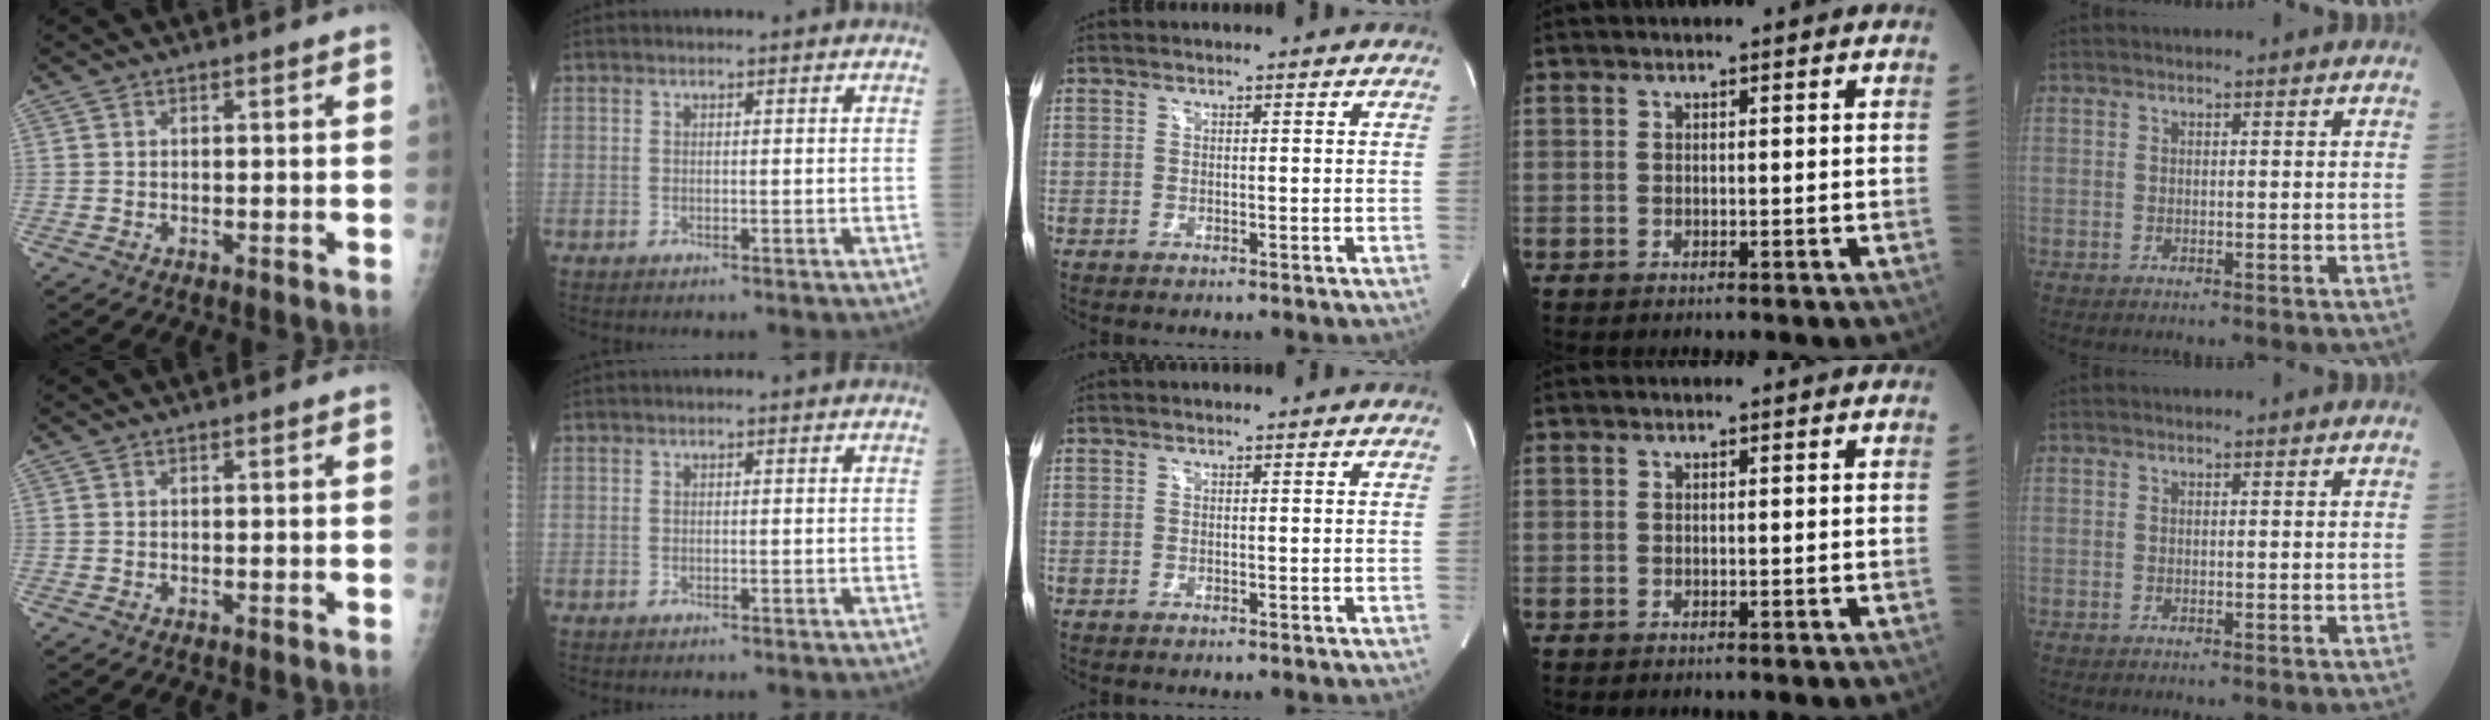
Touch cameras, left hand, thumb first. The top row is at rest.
{}